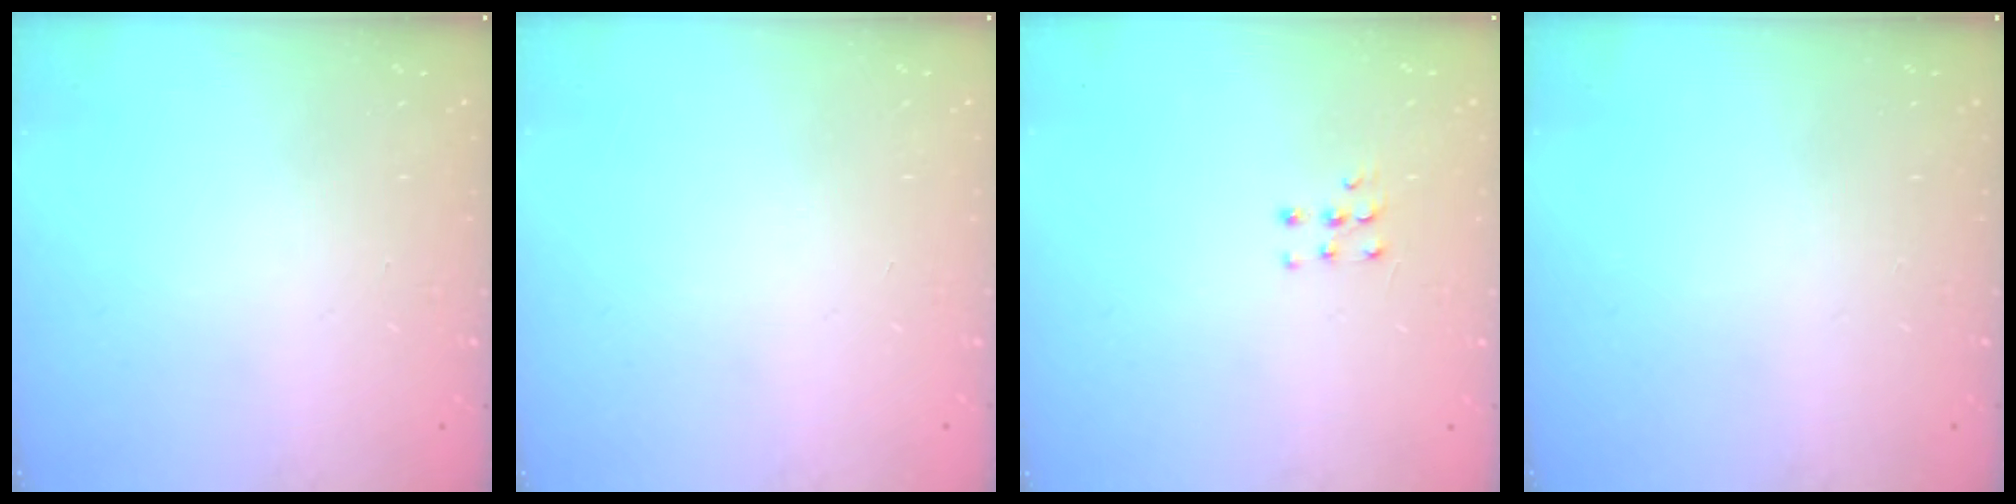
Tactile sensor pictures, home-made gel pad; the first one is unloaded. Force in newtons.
{"total": 0.0}
{"total": 3.3, "press": 3.3, "slide": 0.5}
{"total": 0.0}